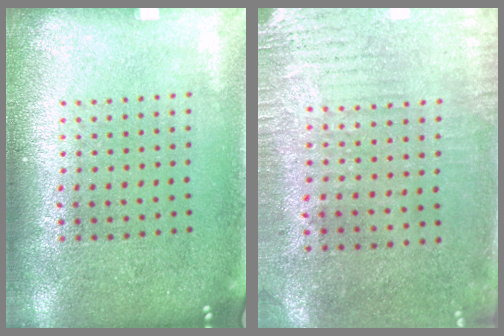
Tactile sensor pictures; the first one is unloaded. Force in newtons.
{"total": 2.9, "press": 2.4, "slide": 1.7}